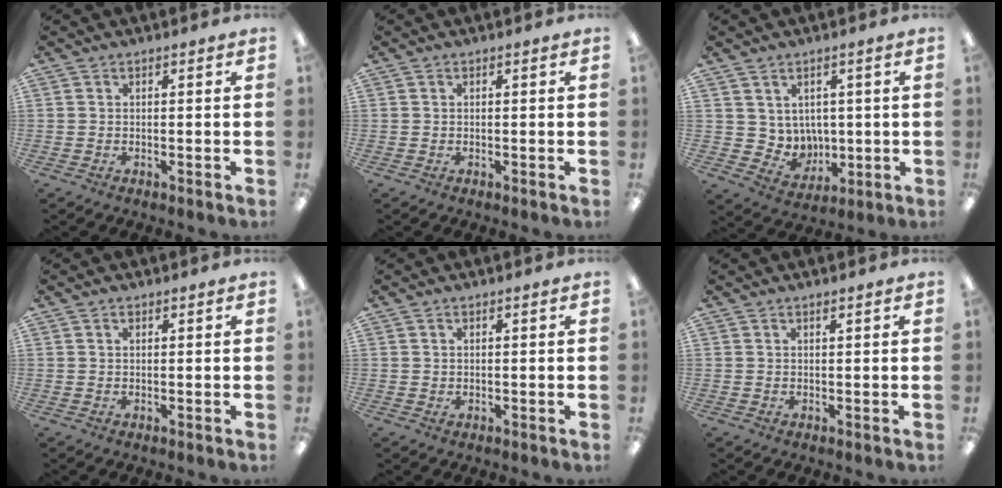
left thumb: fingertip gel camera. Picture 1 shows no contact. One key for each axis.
{"total": 0.0}
{"total": 6.2, "fx": 3.9, "fy": 4.9, "fz": 0.0, "tx": -0.023, "ty": -0.027, "tz": 0.081}
{"total": 0.9, "fx": 0.5, "fy": 0.5, "fz": 0.5, "tx": -0.012, "ty": 0.003, "tz": 0.009}
{"total": 0.7, "fx": 0.4, "fy": 0.5, "fz": 0.2, "tx": -0.004, "ty": 0.005, "tz": 0.006}
{"total": 0.8, "fx": 0.6, "fy": 0.1, "fz": 0.5, "tx": -0.010, "ty": 0.001, "tz": 0.010}